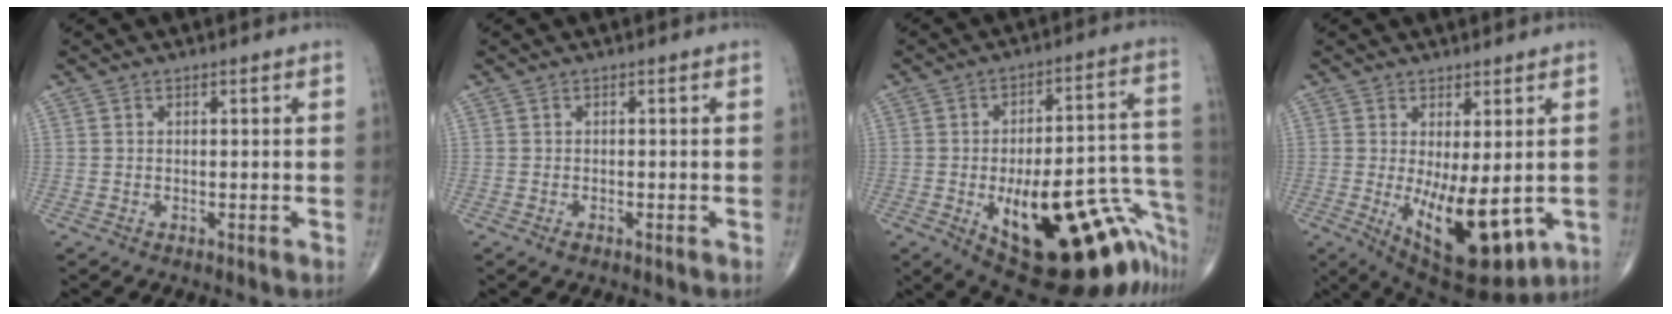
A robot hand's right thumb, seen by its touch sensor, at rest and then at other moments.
{"total": 0.7, "force": [-0.5, 0.3, 0.5], "torque": [-0.011, 0.000, -0.007]}
{"total": 28.7, "force": [-12.6, 10.5, 23.6], "torque": [-0.226, 0.075, -0.160]}
{"total": 13.2, "force": [-2.1, 5.3, 11.9], "torque": [-0.179, -0.027, -0.008]}